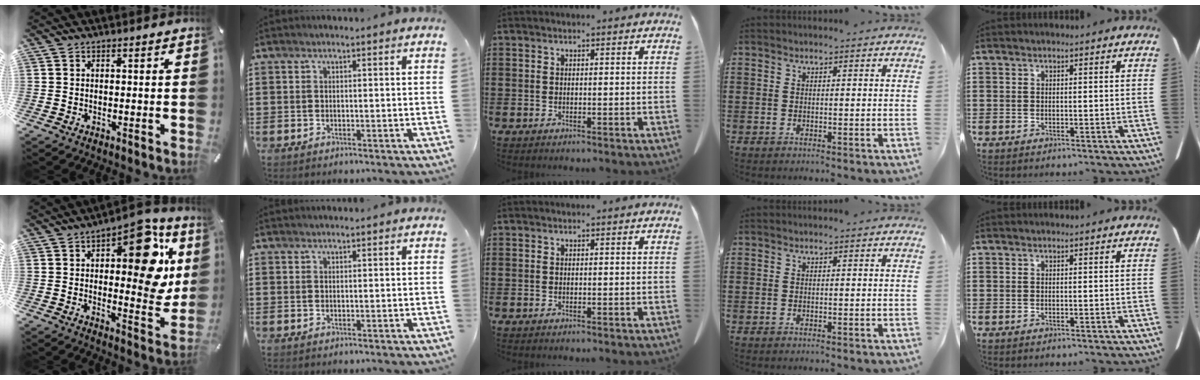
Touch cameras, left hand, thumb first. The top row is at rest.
{"thumb": {"total": 18.7, "force": [6.4, 8.9, 15.1], "torque": [-0.172, -0.046, 0.100]}, "index": {"total": 0.7, "force": [0.7, 0.0, 0.1], "torque": [-0.003, -0.001, 0.014]}}